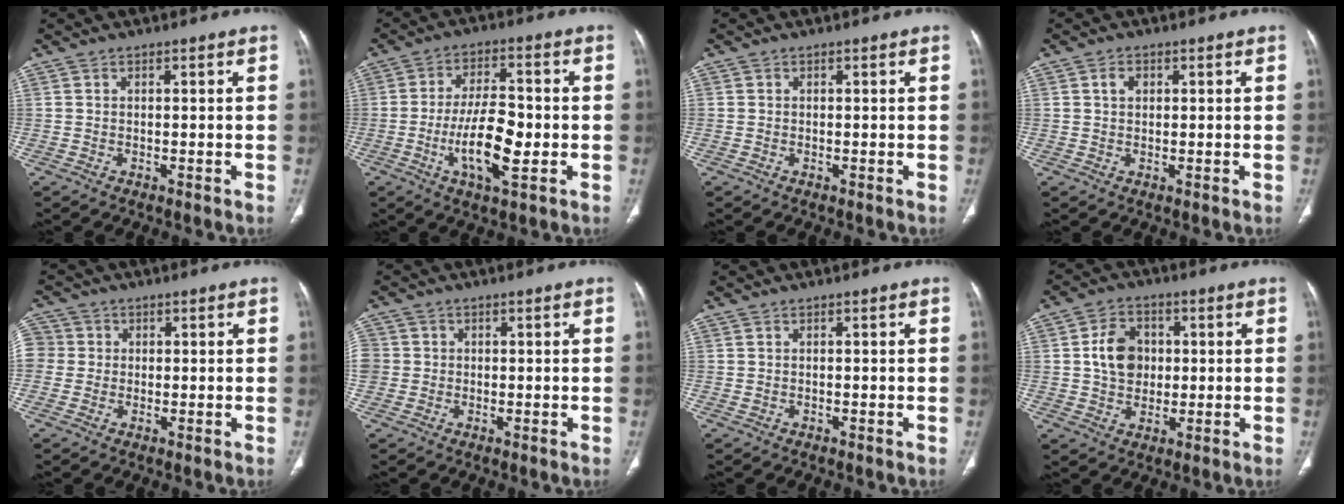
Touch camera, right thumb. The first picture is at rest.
{"total": 11.2, "force": [-2.3, 4.1, 10.1], "torque": [-0.178, 0.008, -0.041]}
{"total": 0.0}
{"total": 1.9, "force": [0.6, 1.4, 1.2], "torque": [-0.016, 0.002, 0.009]}
{"total": 6.8, "force": [0.4, 6.4, 2.1], "torque": [-0.045, 0.020, 0.007]}
{"total": 6.2, "force": [0.1, 5.9, 2.1], "torque": [-0.054, 0.017, 0.006]}
{"total": 0.0}
{"total": 8.4, "force": [0.9, 6.6, 5.1], "torque": [-0.064, 0.004, 0.012]}